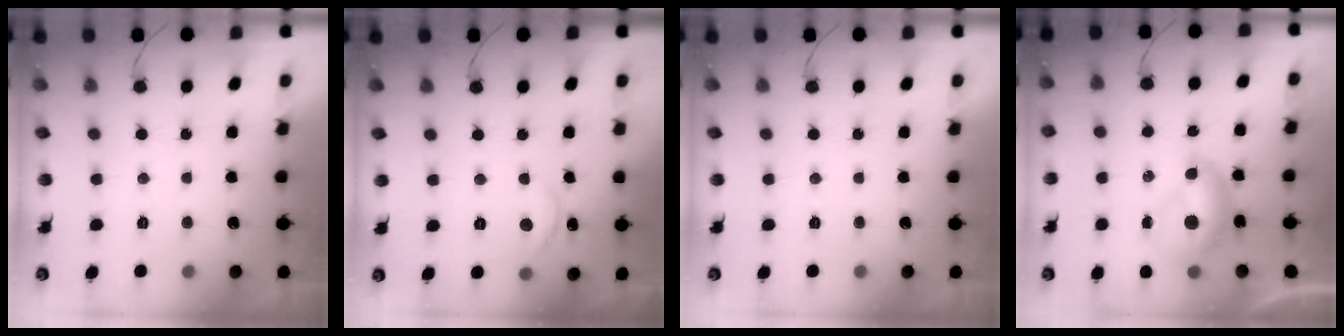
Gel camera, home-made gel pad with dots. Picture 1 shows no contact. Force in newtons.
{"total": 9.0, "press": 9.0, "slide": 0.7}
{"total": 0.0}
{"total": 7.2, "press": 7.1, "slide": 0.7}